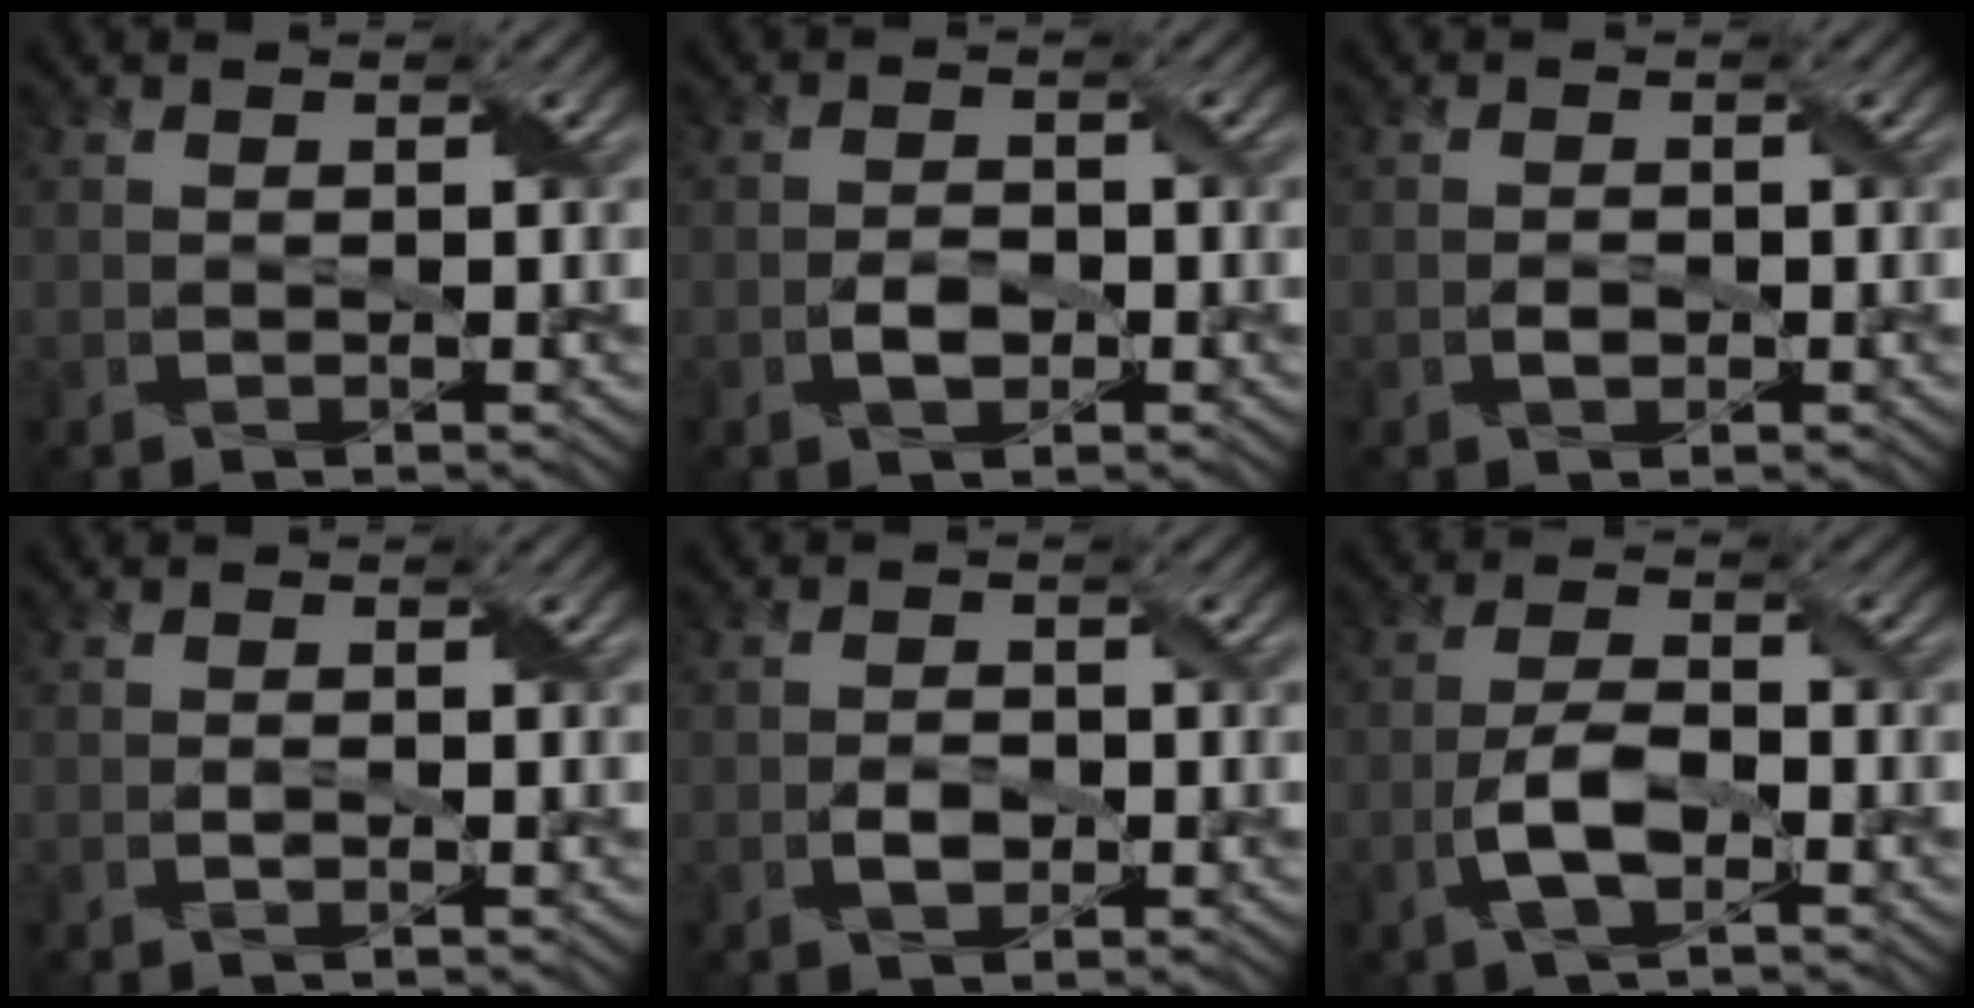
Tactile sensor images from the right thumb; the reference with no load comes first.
{"total": 2.6, "force": [-1.0, 1.6, 1.9], "torque": [-0.038, 0.003, -0.019]}
{"total": 1.4, "force": [-0.4, 0.9, 0.9], "torque": [-0.018, 0.001, -0.007]}
{"total": 0.6, "force": [-0.2, 0.2, 0.6], "torque": [-0.014, 0.000, -0.002]}
{"total": 2.3, "force": [-0.8, 1.5, 1.6], "torque": [-0.033, 0.000, -0.013]}
{"total": 5.3, "force": [-2.3, 2.1, 4.4], "torque": [-0.096, 0.005, -0.048]}